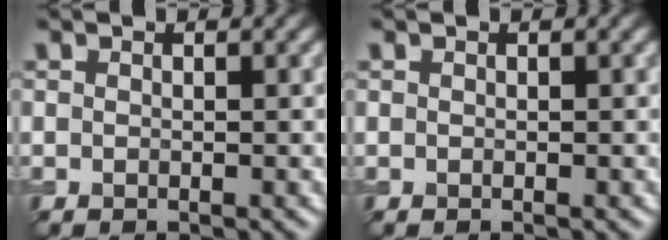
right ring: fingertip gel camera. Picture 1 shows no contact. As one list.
[{"total": 0.0}]